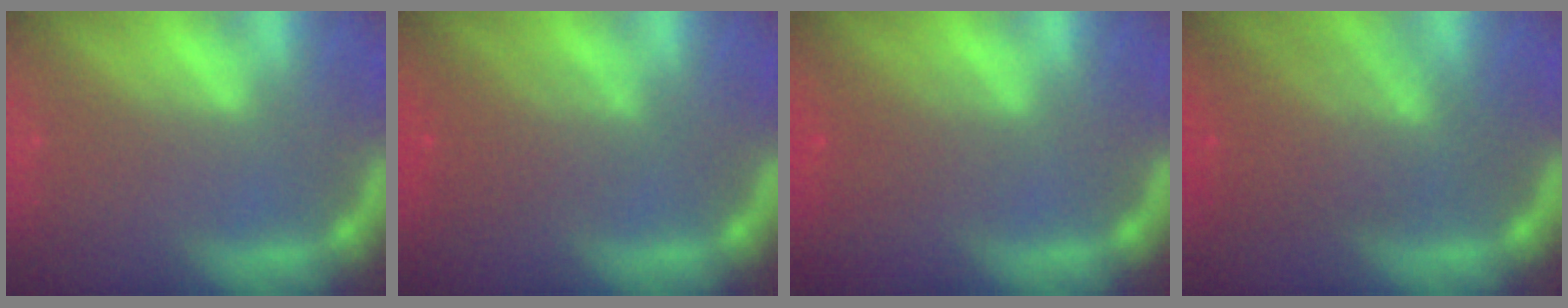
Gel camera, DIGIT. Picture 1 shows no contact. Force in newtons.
{"total": 3.6}
{"total": 2.5}
{"total": 7.1}